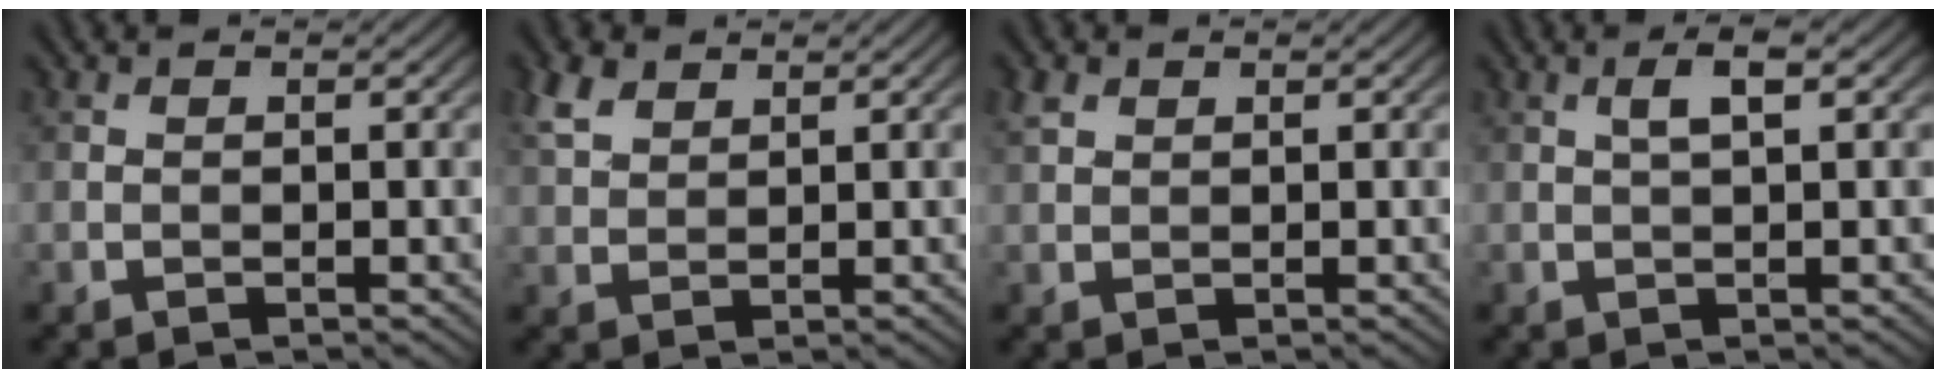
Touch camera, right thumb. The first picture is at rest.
{"total": 3.5, "force": [2.3, 2.0, 1.9], "torque": [-0.047, 0.008, 0.048]}
{"total": 1.7, "force": [1.0, 1.1, 0.8], "torque": [-0.021, 0.006, 0.021]}
{"total": 2.5, "force": [0.8, 0.5, 2.3], "torque": [-0.042, 0.009, 0.012]}